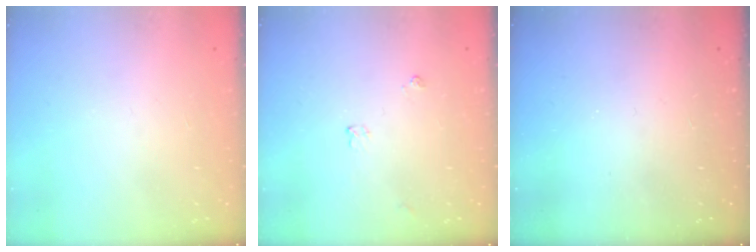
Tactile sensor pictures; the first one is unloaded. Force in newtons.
{"total": 3.6, "press": 3.5, "slide": 0.5}
{"total": 0.0}